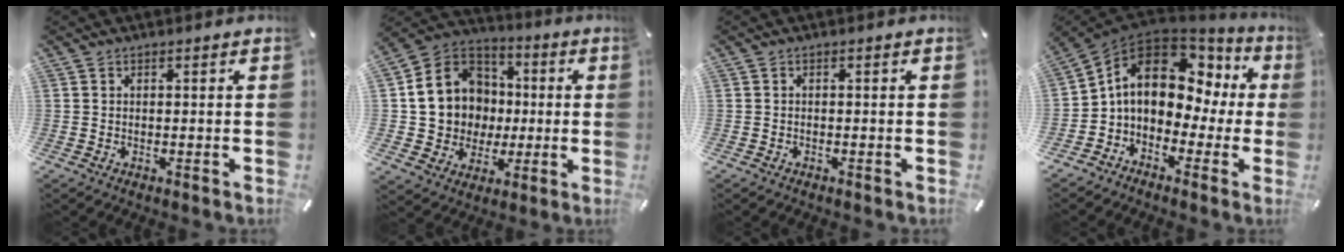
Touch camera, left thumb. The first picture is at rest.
{"total": 15.3, "force": [0.3, 14.6, 4.8], "torque": [-0.098, 0.002, 0.020]}
{"total": 0.7, "force": [-0.6, 0.3, 0.2], "torque": [-0.005, 0.001, -0.014]}
{"total": 12.9, "force": [2.0, 10.0, 8.0], "torque": [-0.130, 0.000, 0.037]}